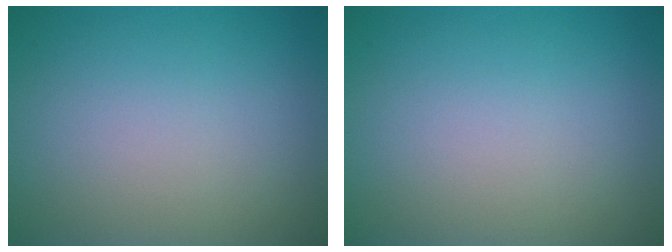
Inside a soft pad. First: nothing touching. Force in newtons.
{"total": 0.0}